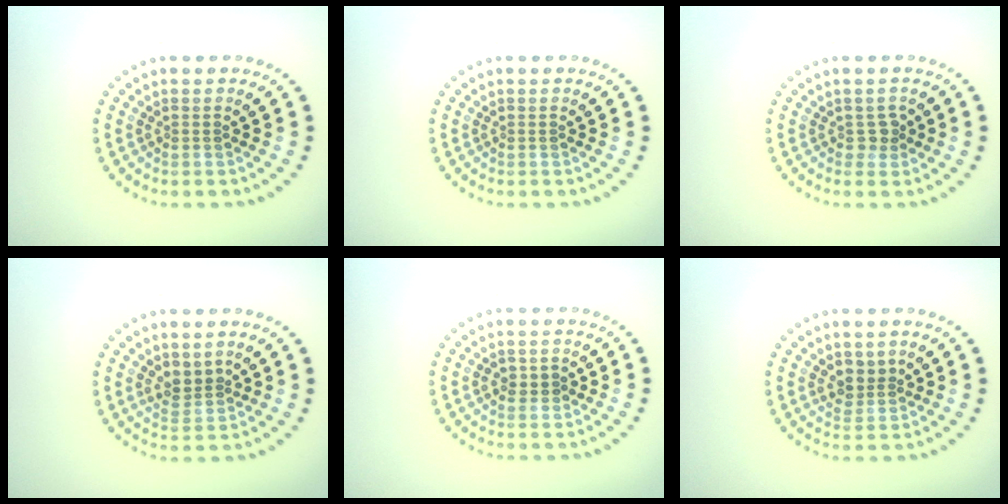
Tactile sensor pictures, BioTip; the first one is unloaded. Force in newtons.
{"total": 0.0}
{"total": 1.2, "press": 1.0, "slide": 0.6}
{"total": 2.0, "press": 1.6, "slide": 1.2}
{"total": 1.3, "press": 1.2, "slide": 0.5}
{"total": 2.0, "press": 1.6, "slide": 1.1}